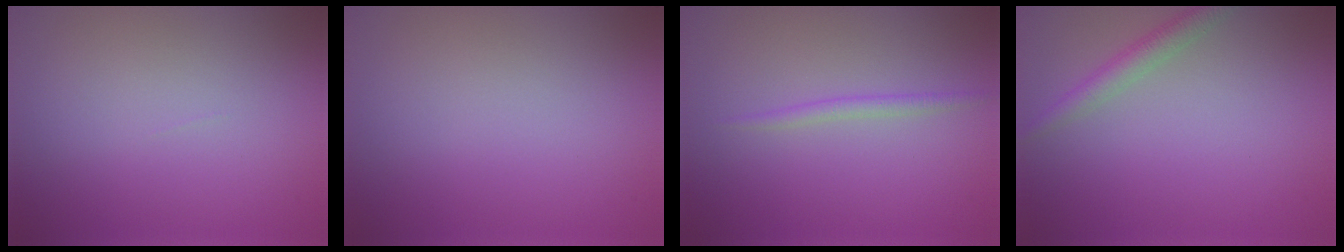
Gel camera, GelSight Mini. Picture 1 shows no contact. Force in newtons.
{"total": 0.0}
{"total": 1.1, "press": 1.1, "slide": 0.1}
{"total": 2.1, "press": 2.1, "slide": 0.0}